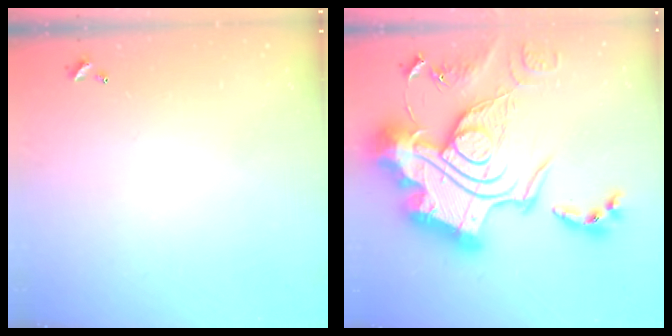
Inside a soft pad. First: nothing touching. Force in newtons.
{"total": 0.6, "press": 0.6, "slide": 0.0}